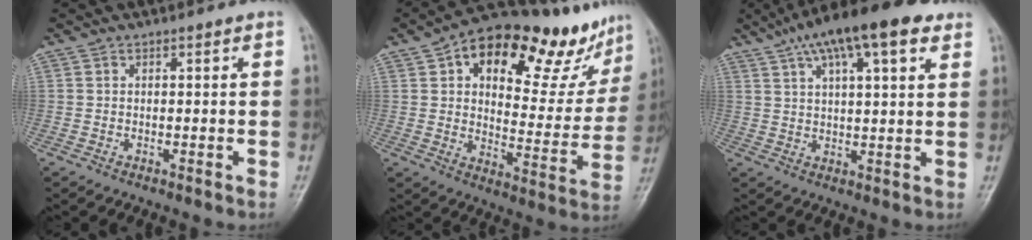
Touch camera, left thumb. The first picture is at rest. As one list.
[{"total": 23.9, "force": [15.0, 10.2, 15.6], "torque": [-0.166, -0.034, 0.214]}, {"total": 16.4, "force": [9.7, 5.0, 12.3], "torque": [-0.188, 0.002, 0.154]}]